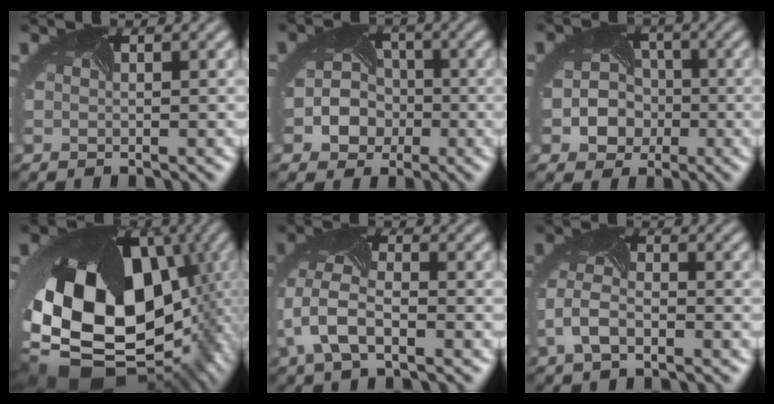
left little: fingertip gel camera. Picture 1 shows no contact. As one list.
[{"total": 4.4, "force": [-1.2, 3.9, 1.7], "torque": [-0.011, -0.002, -0.025]}, {"total": 4.6, "force": [-1.1, 4.1, 1.9], "torque": [-0.010, -0.005, -0.023]}, {"total": 20.7, "force": [-2.1, 15.2, 14.0], "torque": [-0.303, -0.070, -0.002]}, {"total": 5.5, "force": [-1.8, 3.2, 4.2], "torque": [-0.106, -0.001, -0.039]}, {"total": 3.7, "force": [-1.5, 2.0, 2.6], "torque": [-0.064, -0.005, -0.032]}]